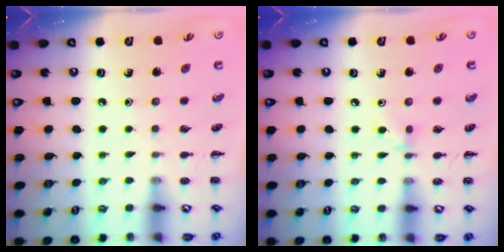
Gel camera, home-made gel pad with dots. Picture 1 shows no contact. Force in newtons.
{"total": 3.6, "press": 3.4, "slide": 1.3}